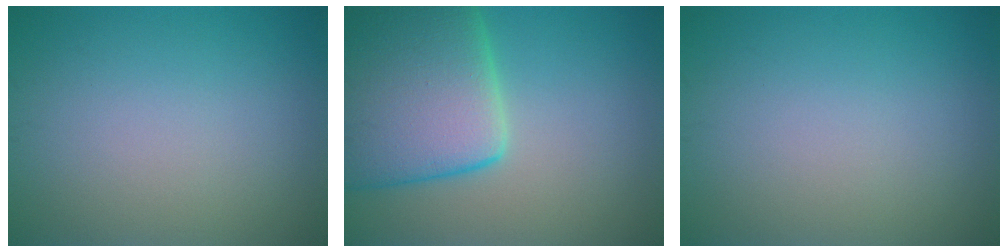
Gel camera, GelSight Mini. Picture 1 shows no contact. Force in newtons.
{"total": 11.6, "press": 11.5, "slide": 1.0}
{"total": 0.0}